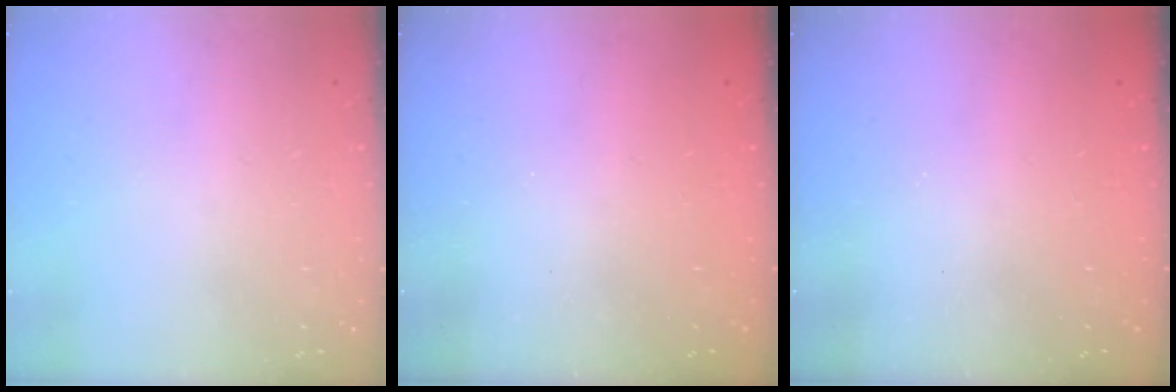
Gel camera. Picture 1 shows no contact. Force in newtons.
{"total": 2.2, "press": 2.1, "slide": 0.8}
{"total": 2.3, "press": 2.2, "slide": 0.7}